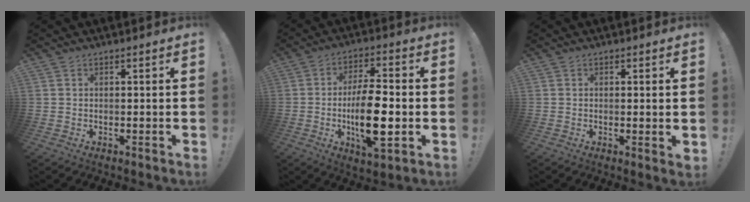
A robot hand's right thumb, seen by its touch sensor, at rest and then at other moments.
{"total": 14.7, "force": [-2.6, 5.0, 13.5], "torque": [-0.251, 0.000, -0.047]}
{"total": 1.6, "force": [0.6, 0.4, 1.5], "torque": [-0.013, -0.005, 0.008]}